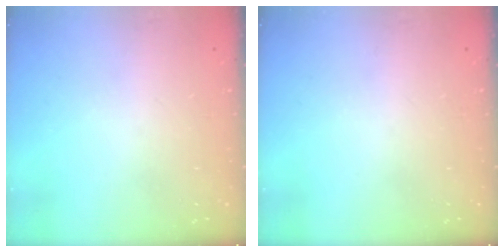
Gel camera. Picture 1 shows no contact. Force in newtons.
{"total": 0.0}